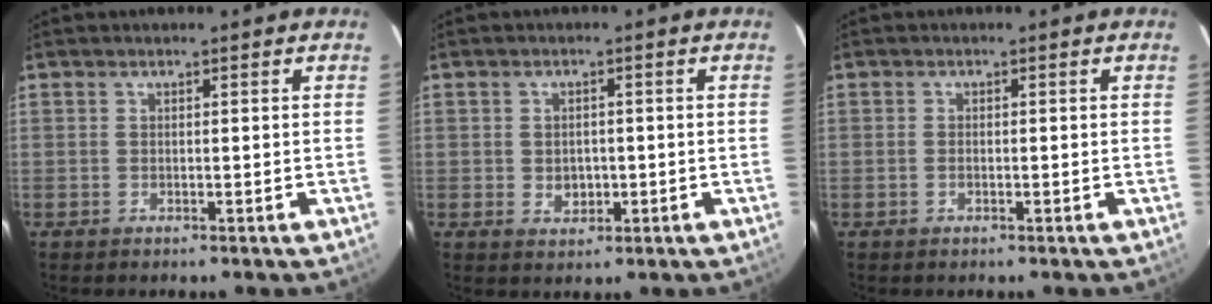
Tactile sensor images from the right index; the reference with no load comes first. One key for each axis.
{"total": 3.3, "fx": -0.5, "fy": 2.8, "fz": 1.8, "tx": -0.031, "ty": 0.000, "tz": -0.003}
{"total": 0.9, "fx": -0.4, "fy": 0.5, "fz": 0.6, "tx": -0.014, "ty": 0.001, "tz": -0.008}